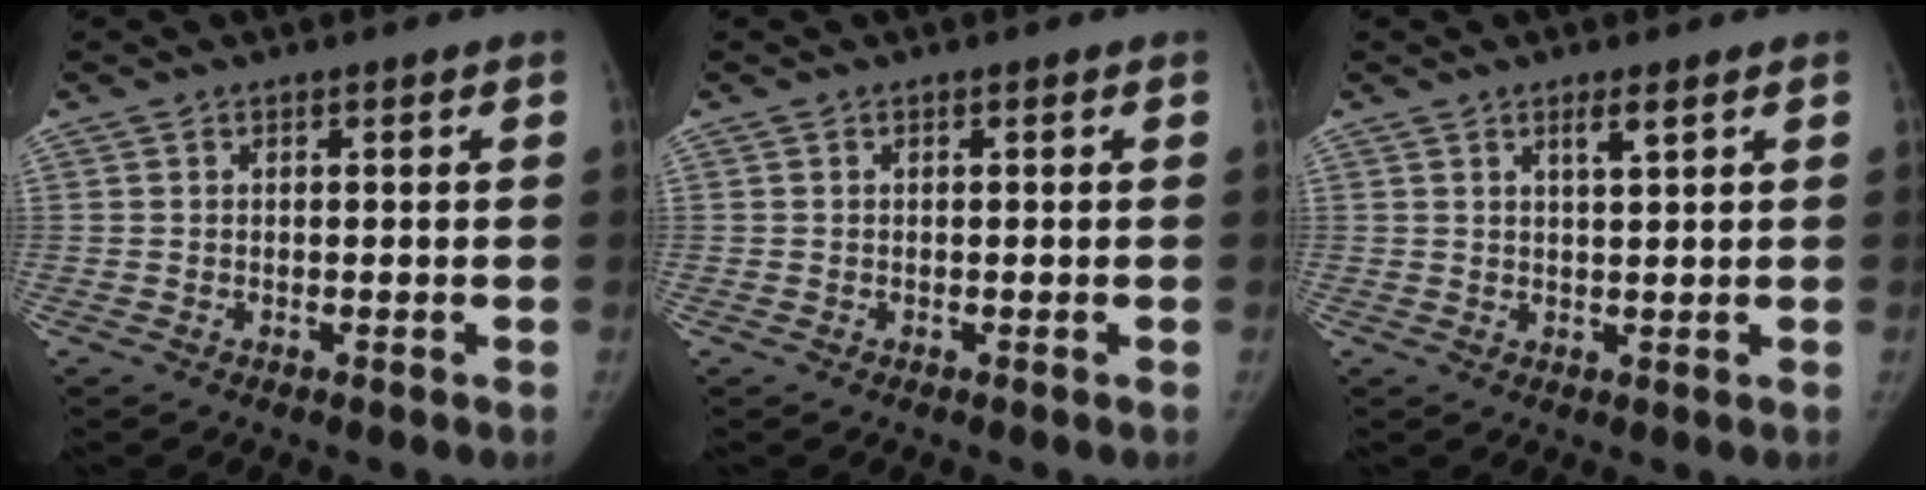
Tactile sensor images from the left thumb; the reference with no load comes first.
{"total": 0.0}
{"total": 2.4, "force": [1.5, 0.3, 1.9], "torque": [-0.034, -0.009, 0.027]}